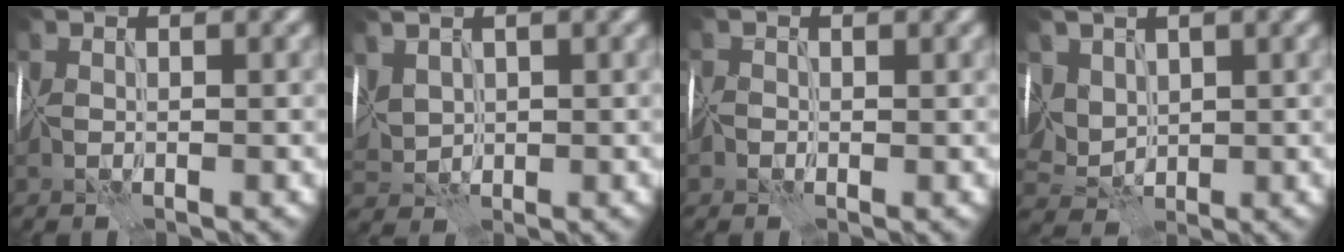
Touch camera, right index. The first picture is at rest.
{"total": 2.9, "force": [1.2, 2.1, 1.5], "torque": [-0.050, 0.005, 0.033]}
{"total": 0.8, "force": [-0.2, 0.7, 0.2], "torque": [0.002, 0.001, -0.009]}
{"total": 3.1, "force": [1.6, 2.5, 1.0], "torque": [-0.034, 0.001, 0.036]}